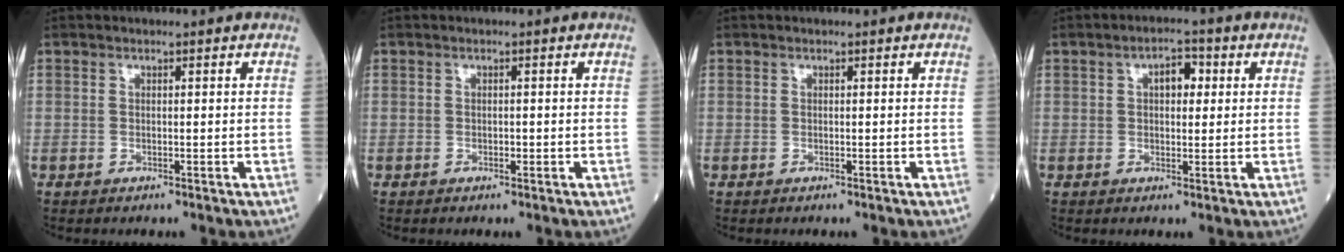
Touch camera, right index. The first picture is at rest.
{"total": 0.6, "force": [-0.3, 0.2, 0.5], "torque": [-0.008, 0.000, -0.004]}
{"total": 0.0}
{"total": 4.1, "force": [1.1, 2.1, 3.4], "torque": [-0.050, 0.013, 0.015]}